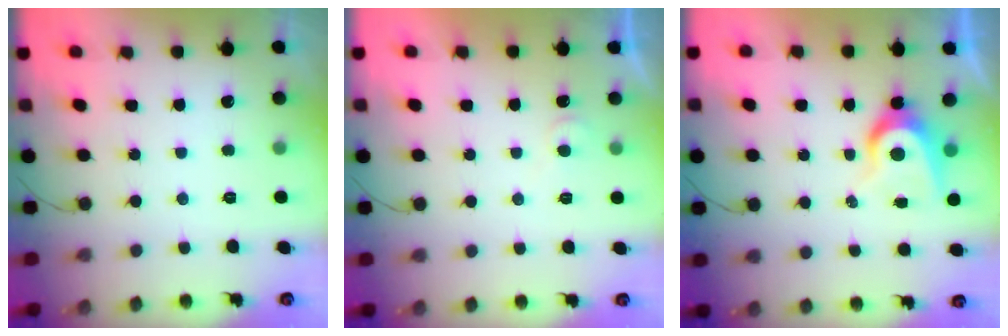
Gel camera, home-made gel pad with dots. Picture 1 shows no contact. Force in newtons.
{"total": 4.2, "press": 4.1, "slide": 0.4}
{"total": 7.4, "press": 7.4, "slide": 0.7}